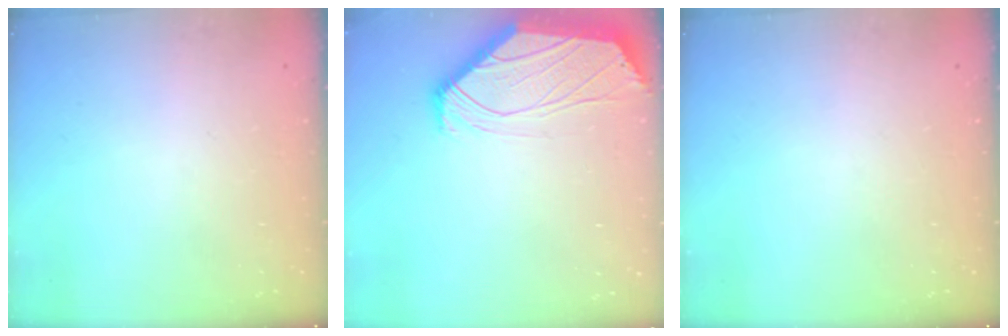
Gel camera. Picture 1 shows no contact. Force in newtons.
{"total": 0.7, "press": 0.5, "slide": 0.4}
{"total": 0.0}